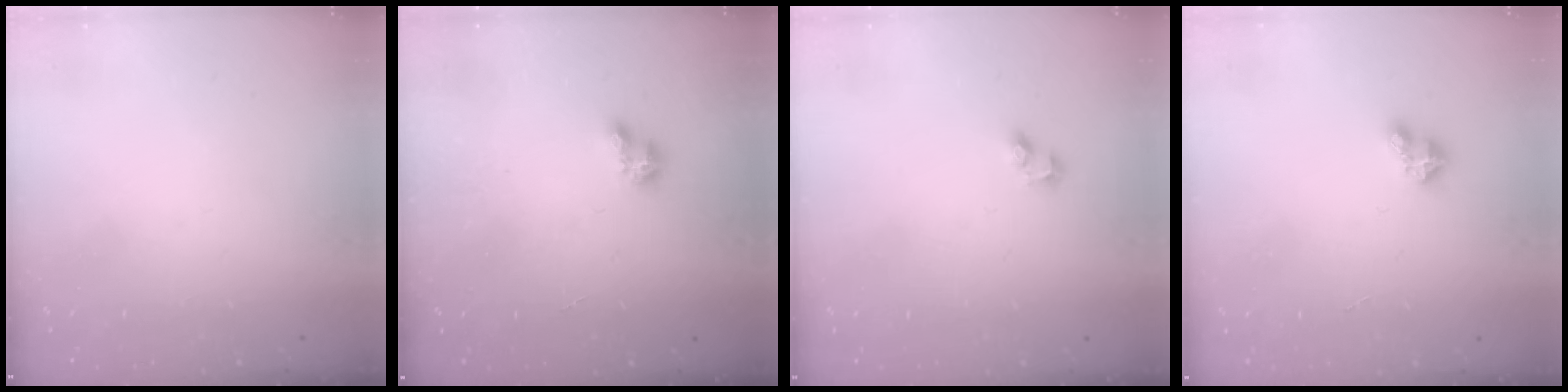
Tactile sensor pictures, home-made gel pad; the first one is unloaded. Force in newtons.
{"total": 1.0, "press": 1.0, "slide": 0.1}
{"total": 2.7, "press": 2.5, "slide": 1.2}
{"total": 2.8, "press": 2.8, "slide": 0.2}